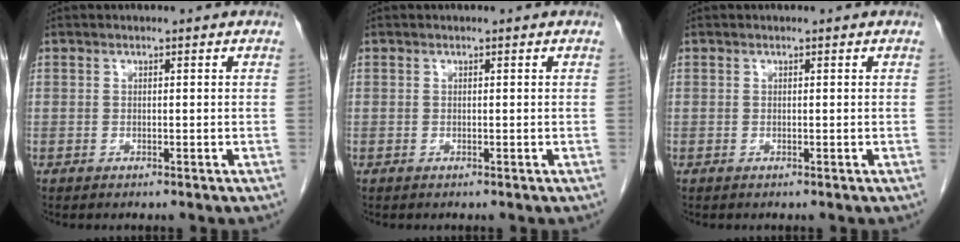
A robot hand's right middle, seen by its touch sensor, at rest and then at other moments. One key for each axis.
{"total": 0.0}
{"total": 0.0}